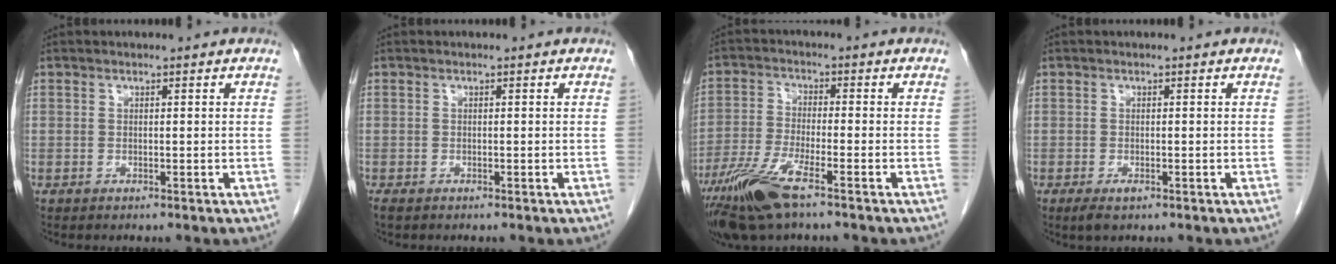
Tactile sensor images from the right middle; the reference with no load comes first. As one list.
[{"total": 0.9, "force": [-0.7, 0.3, 0.4], "torque": [-0.013, -0.003, -0.011]}, {"total": 9.4, "force": [-6.1, 1.2, 7.1], "torque": [-0.156, -0.021, -0.115]}, {"total": 1.8, "force": [-1.0, 0.7, 1.4], "torque": [-0.028, -0.003, -0.013]}]